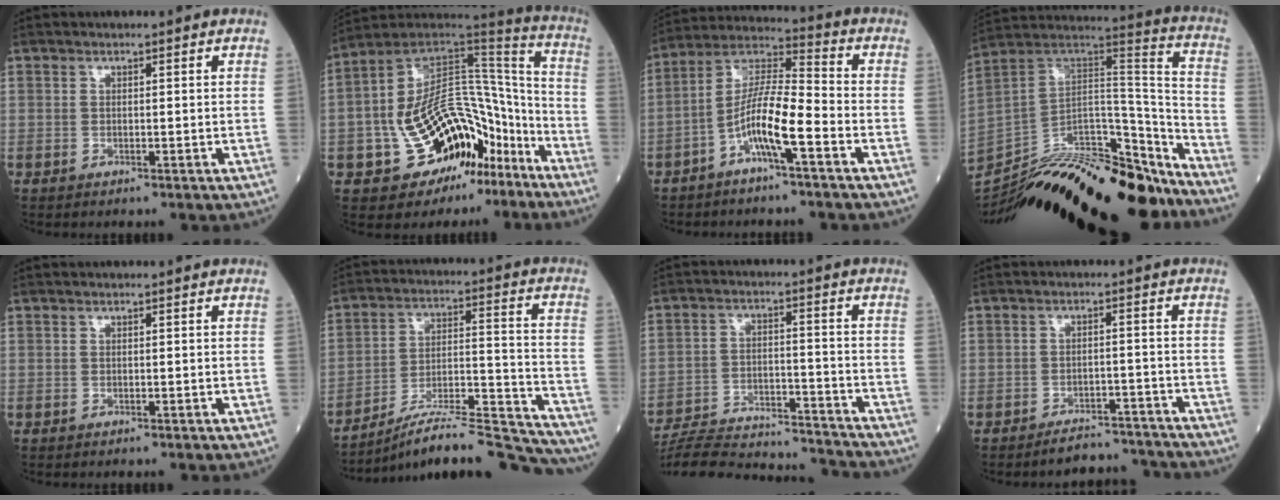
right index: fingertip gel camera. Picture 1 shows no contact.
{"total": 20.1, "force": [-9.5, 10.2, 14.4], "torque": [-0.232, 0.052, -0.144]}
{"total": 10.3, "force": [-4.3, 1.2, 9.3], "torque": [-0.184, 0.016, -0.085]}
{"total": 29.5, "force": [-26.1, 4.9, 12.8], "torque": [-0.192, 0.008, -0.404]}
{"total": 0.0}
{"total": 20.6, "force": [-19.5, 0.7, 6.7], "torque": [-0.083, 0.022, -0.298]}
{"total": 21.0, "force": [-20.1, 2.1, 5.7], "torque": [-0.124, -0.011, -0.298]}
{"total": 5.6, "force": [-5.4, 1.3, -0.4], "torque": [0.018, 0.015, -0.079]}